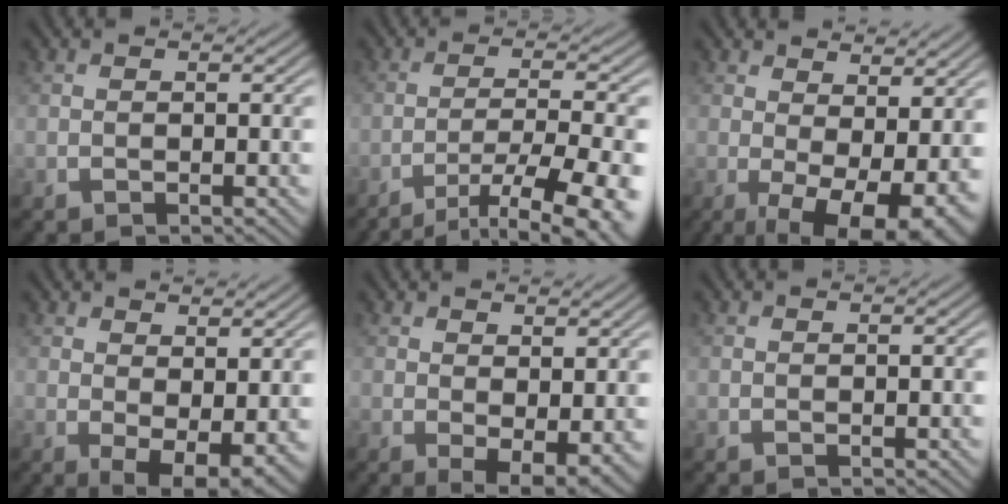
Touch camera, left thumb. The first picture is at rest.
{"total": 11.8, "force": [-7.9, 2.3, 8.3], "torque": [-0.141, -0.012, -0.107]}
{"total": 10.3, "force": [-0.1, 4.9, 9.0], "torque": [-0.129, -0.015, 0.012]}
{"total": 5.6, "force": [1.0, 2.9, 4.7], "torque": [-0.077, -0.015, 0.026]}
{"total": 4.4, "force": [0.7, 2.2, 3.7], "torque": [-0.060, -0.013, 0.018]}
{"total": 0.0}